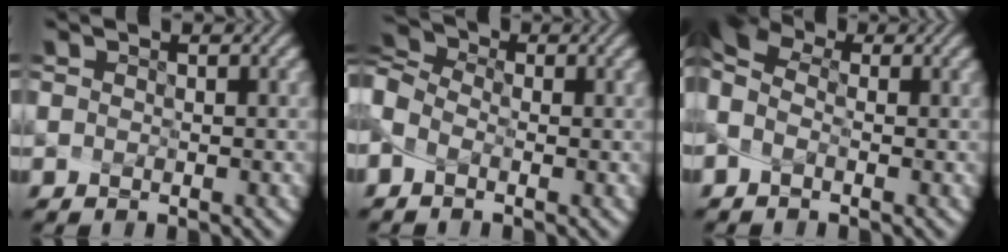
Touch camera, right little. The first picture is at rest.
{"total": 3.6, "force": [-0.5, 2.5, 2.5], "torque": [-0.063, 0.011, -0.026]}
{"total": 4.2, "force": [0.4, 2.5, 3.4], "torque": [-0.084, 0.012, -0.006]}